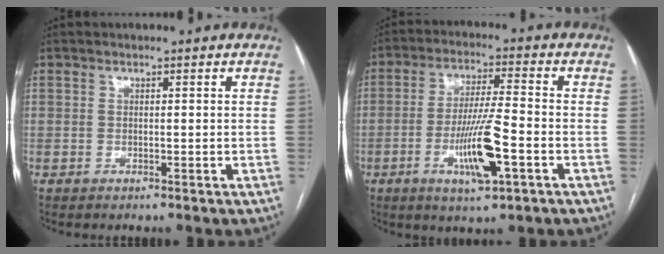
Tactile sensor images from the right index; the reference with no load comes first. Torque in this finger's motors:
{"motor_torque": [0.51, 0.08, 0.27, 0.08]}